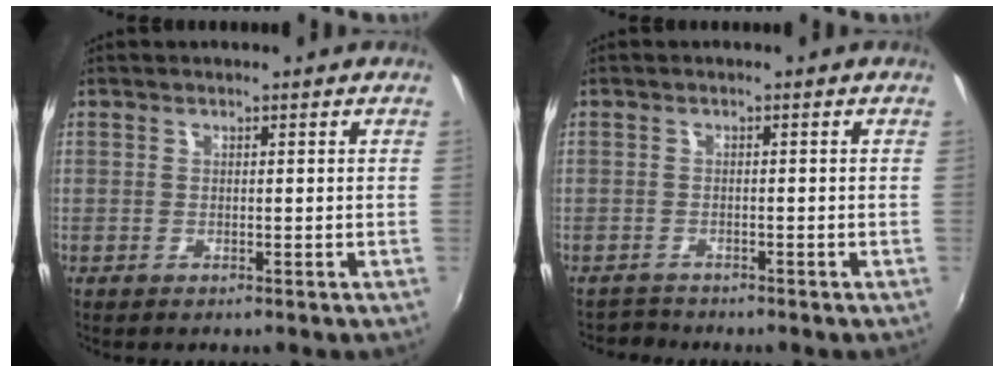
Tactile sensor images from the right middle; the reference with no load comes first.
{"total": 1.9, "force": [-1.8, 0.5, -0.4], "torque": [-0.001, 0.001, -0.036]}